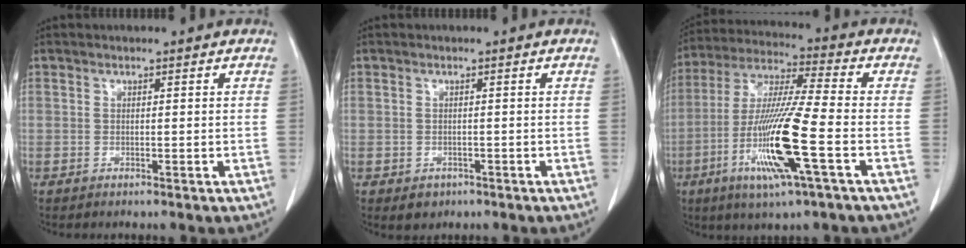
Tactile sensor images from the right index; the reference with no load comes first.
{"total": 2.0, "force": [-1.0, 1.6, 0.5], "torque": [-0.003, 0.003, -0.007]}
{"total": 15.8, "force": [-5.2, 0.1, 14.9], "torque": [-0.306, -0.019, -0.100]}